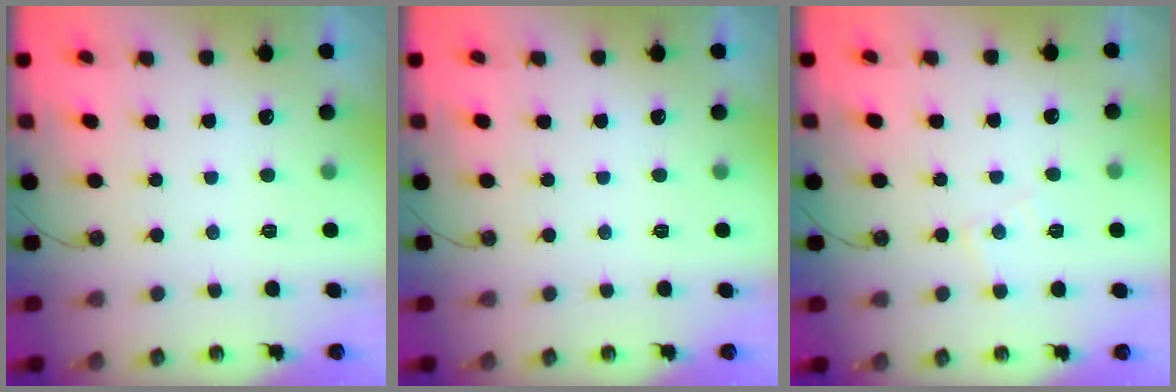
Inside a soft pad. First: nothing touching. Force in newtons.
{"total": 0.0}
{"total": 5.2, "press": 5.1, "slide": 0.7}